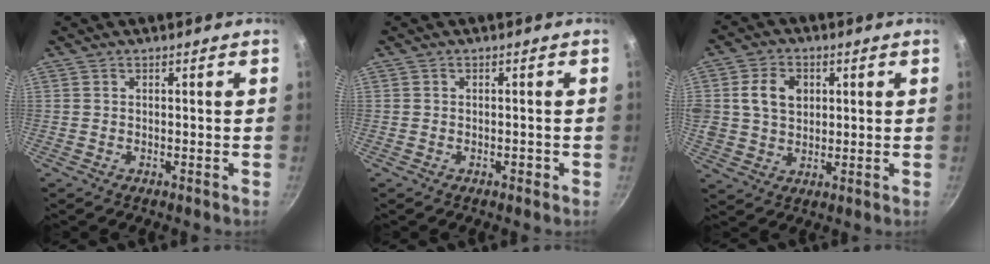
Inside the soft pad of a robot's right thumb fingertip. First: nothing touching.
{"total": 0.9, "force": [-0.5, 0.6, 0.4], "torque": [-0.001, 0.005, -0.006]}
{"total": 8.7, "force": [2.1, 6.7, 5.2], "torque": [-0.081, 0.003, 0.035]}